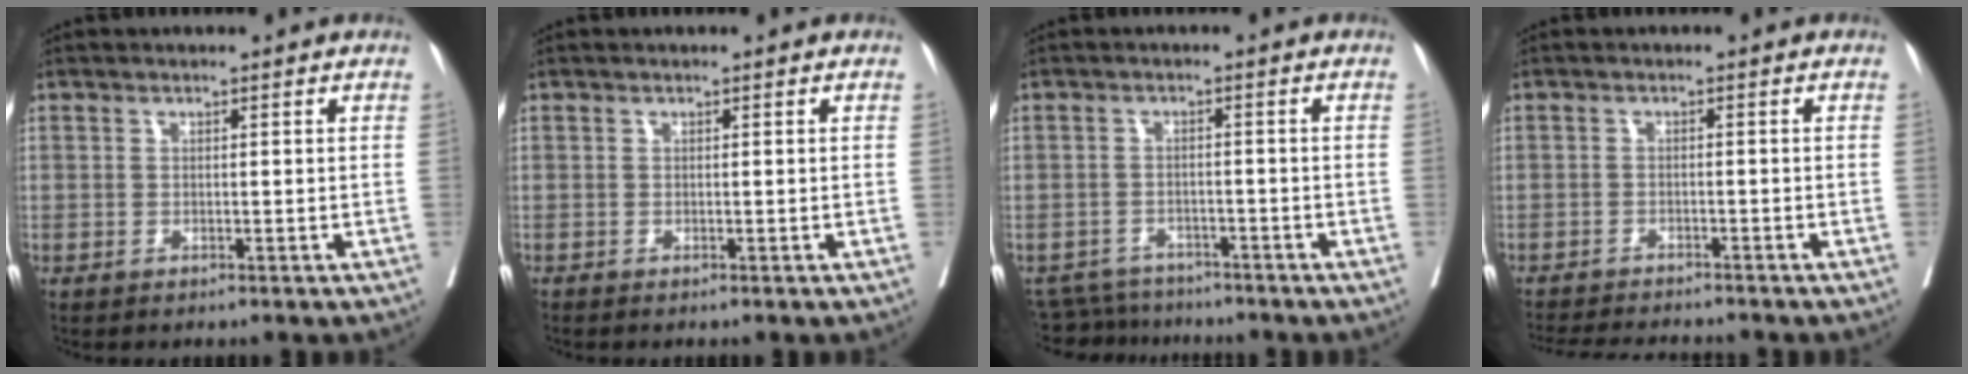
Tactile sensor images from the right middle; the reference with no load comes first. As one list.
[{"total": 0.0}, {"total": 5.6, "force": [-5.5, 1.2, -0.8], "torque": [0.014, 0.005, -0.085]}, {"total": 7.6, "force": [-7.3, 0.6, 1.9], "torque": [-0.026, -0.006, -0.107]}]